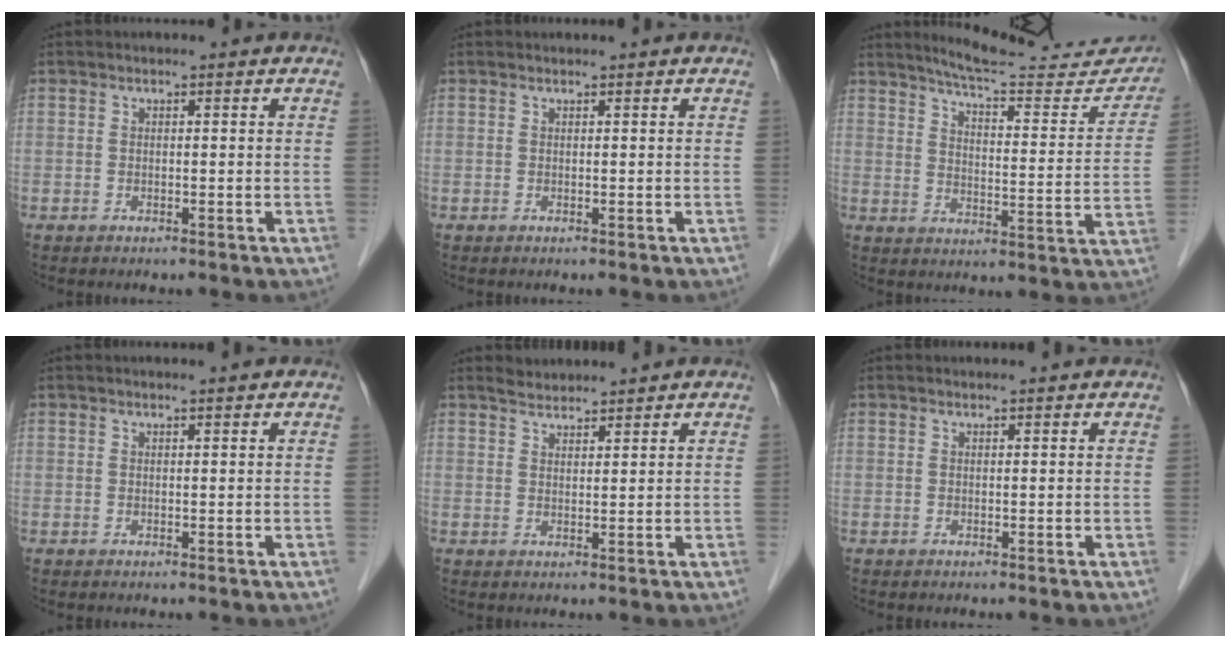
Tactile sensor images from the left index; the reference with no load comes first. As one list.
[{"total": 0.0}, {"total": 18.5, "force": [17.4, 2.4, 5.8], "torque": [-0.074, -0.051, 0.217]}, {"total": 1.4, "force": [1.2, 0.0, 0.8], "torque": [-0.012, 0.009, 0.018]}, {"total": 2.5, "force": [2.4, 0.4, 0.0], "torque": [-0.008, 0.014, 0.047]}, {"total": 1.1, "force": [1.1, 0.0, 0.2], "torque": [-0.007, 0.009, 0.016]}]